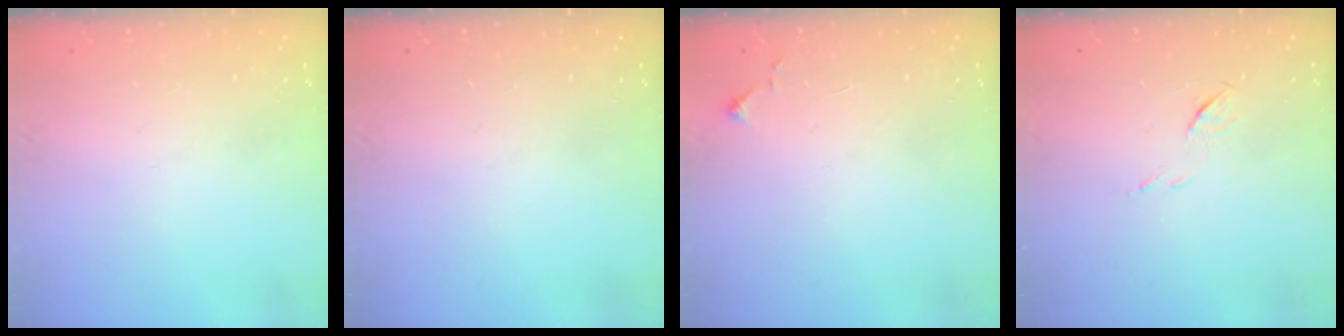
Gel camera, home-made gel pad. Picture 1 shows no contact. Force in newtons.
{"total": 0.0}
{"total": 3.2, "press": 3.2, "slide": 0.6}
{"total": 5.1, "press": 5.0, "slide": 0.8}